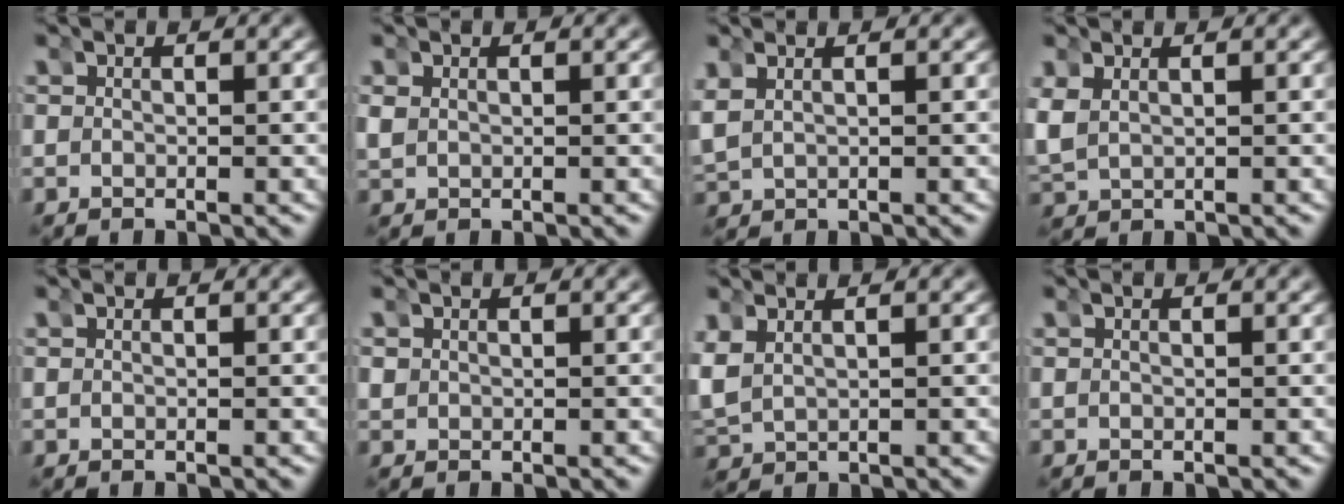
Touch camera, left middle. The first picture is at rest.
{"total": 1.3, "force": [0.1, 1.2, 0.5], "torque": [-0.021, -0.005, 0.009]}
{"total": 3.1, "force": [0.7, 2.5, 1.7], "torque": [-0.053, 0.002, 0.018]}
{"total": 3.3, "force": [0.4, 2.9, 1.6], "torque": [-0.065, -0.011, 0.017]}
{"total": 0.0}
{"total": 1.0, "force": [0.2, 1.0, 0.2], "torque": [-0.014, -0.002, 0.005]}
{"total": 4.6, "force": [0.6, 3.9, 2.3], "torque": [-0.085, -0.012, 0.017]}
{"total": 0.0}